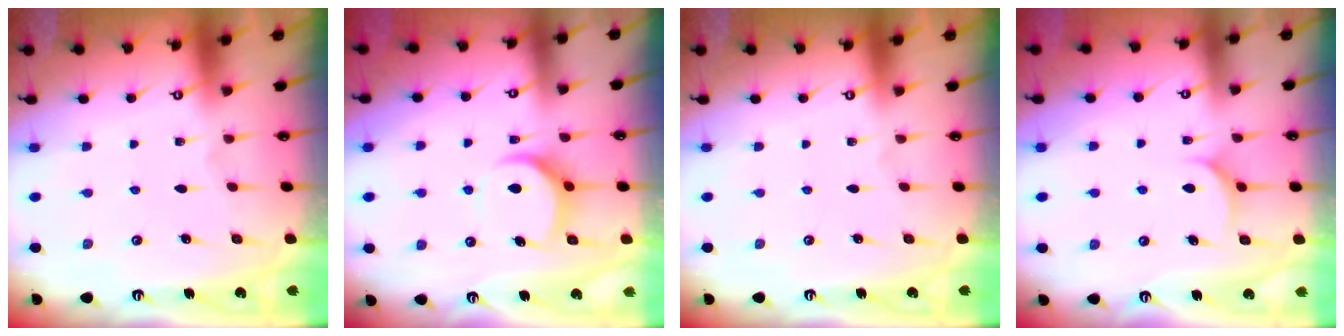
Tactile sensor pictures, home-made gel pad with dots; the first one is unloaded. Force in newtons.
{"total": 8.9, "press": 8.8, "slide": 0.9}
{"total": 0.0}
{"total": 6.1, "press": 6.1, "slide": 0.6}